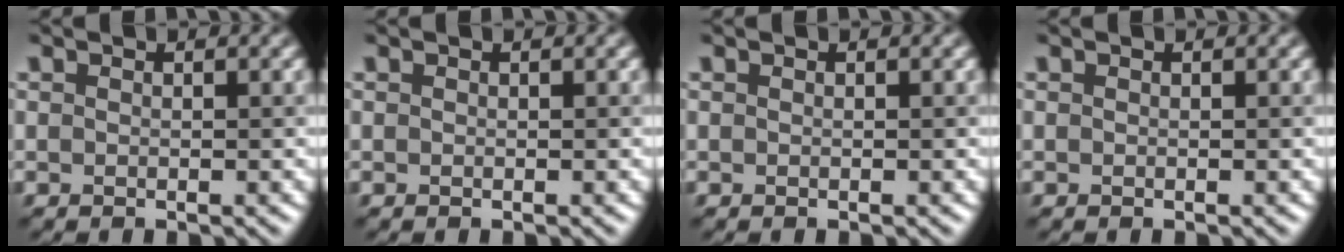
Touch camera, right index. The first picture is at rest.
{"total": 0.0}
{"total": 0.0}
{"total": 0.0}